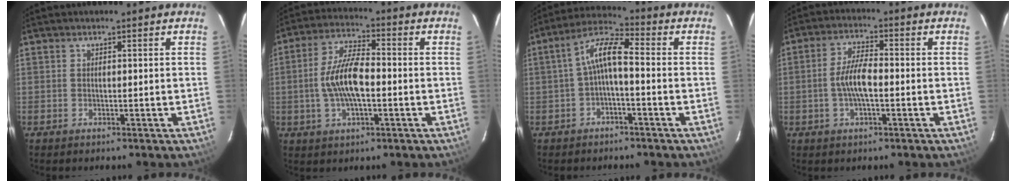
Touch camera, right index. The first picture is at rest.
{"total": 10.1, "force": [-1.5, 3.8, 9.2], "torque": [-0.186, 0.009, -0.027]}
{"total": 6.6, "force": [-1.3, 1.9, 6.2], "torque": [-0.135, 0.022, -0.025]}
{"total": 5.6, "force": [-1.1, 1.8, 5.2], "torque": [-0.104, 0.006, -0.021]}